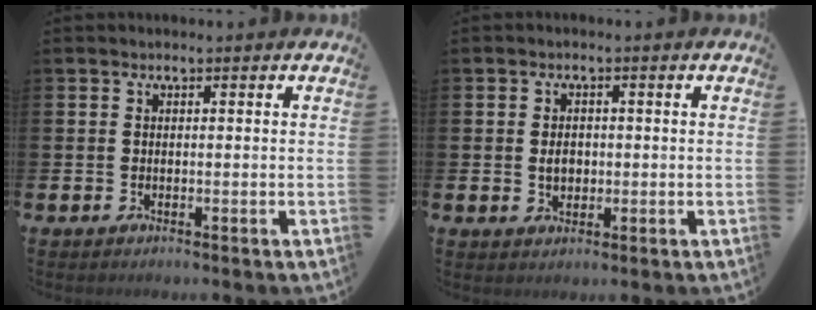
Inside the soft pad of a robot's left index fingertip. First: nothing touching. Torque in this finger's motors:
{"motor_torque": [0.14, 0.05, 0.06, 0.05]}